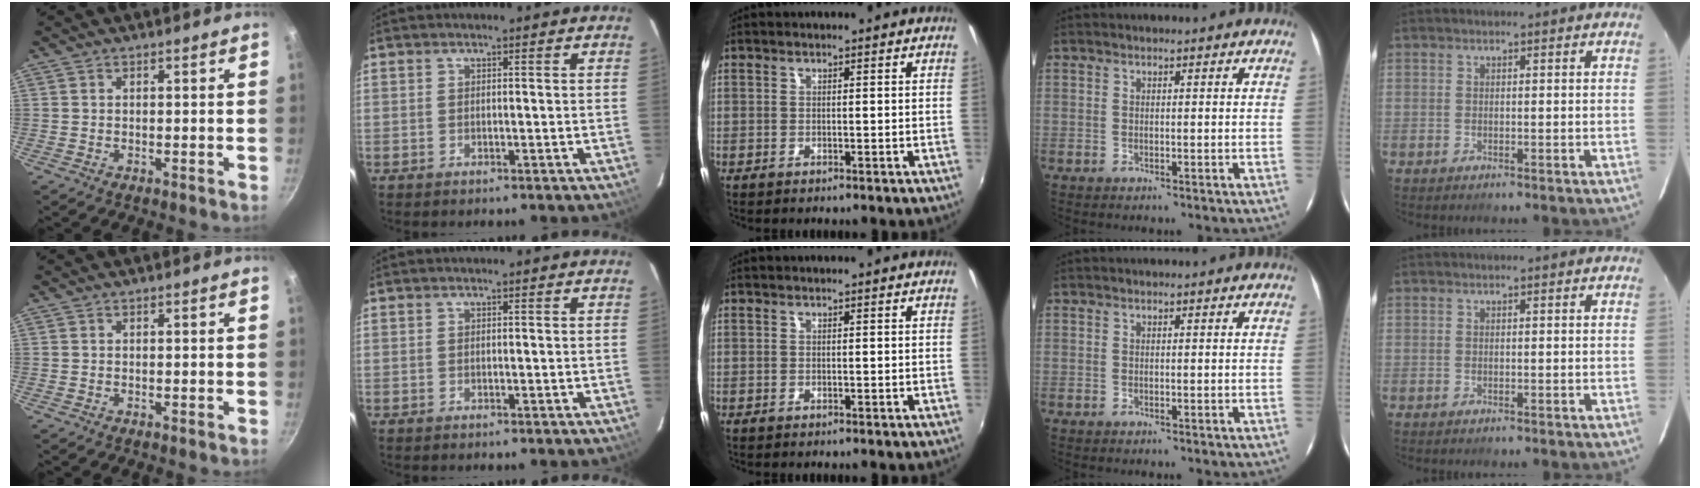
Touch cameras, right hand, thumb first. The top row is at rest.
{}